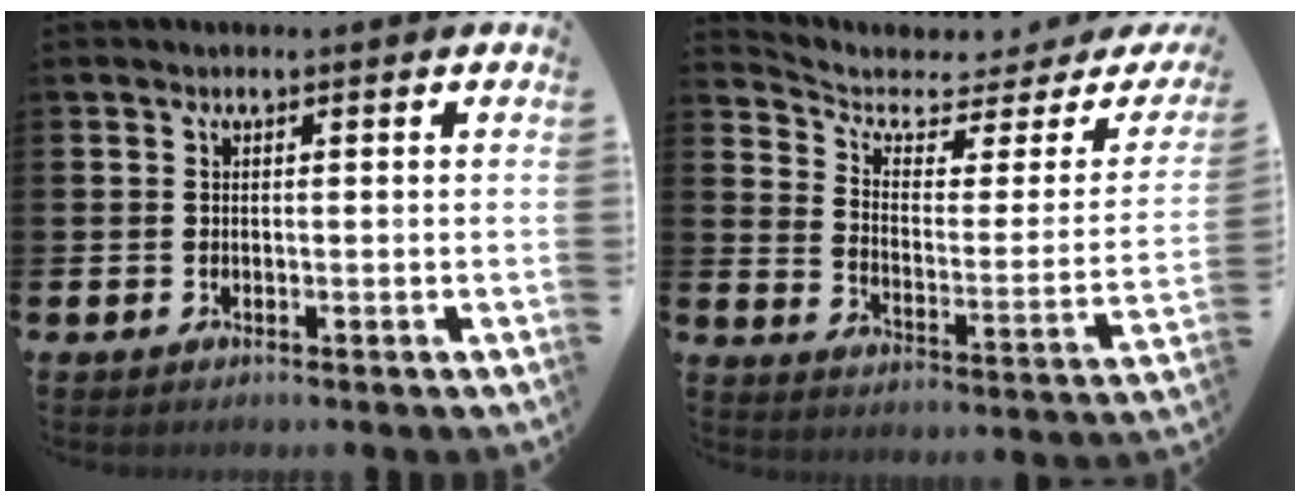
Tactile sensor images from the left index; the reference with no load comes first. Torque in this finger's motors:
{"motor_torque": [0.71, -1.43, -0.03, -0.01]}